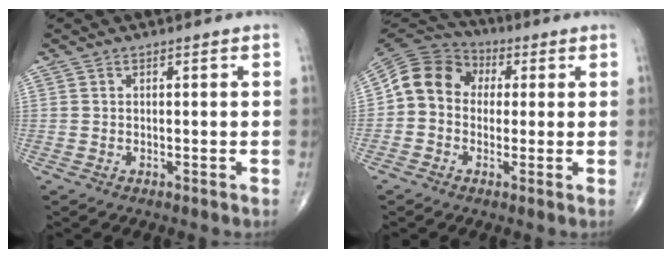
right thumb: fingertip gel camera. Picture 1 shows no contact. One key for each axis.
{"total": 10.6, "fx": 0.5, "fy": 9.1, "fz": 5.3, "tx": -0.082, "ty": 0.032, "tz": -0.006}